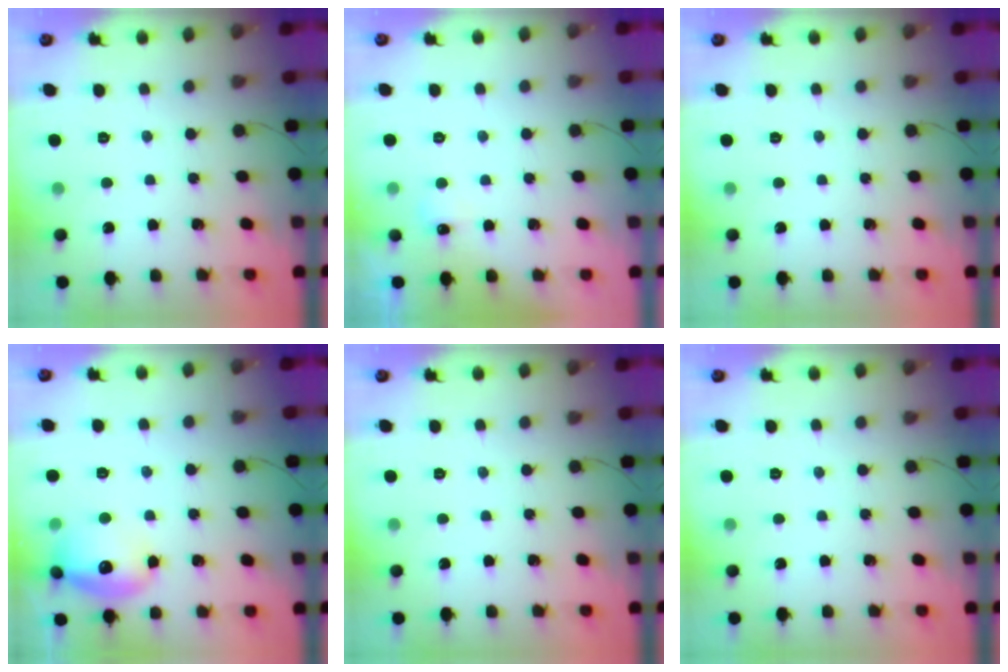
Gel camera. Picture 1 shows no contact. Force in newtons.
{"total": 11.4, "press": 3.4, "slide": 10.9}
{"total": 0.0}
{"total": 15.3, "press": 15.3, "slide": 1.3}
{"total": 0.0}
{"total": 0.0}